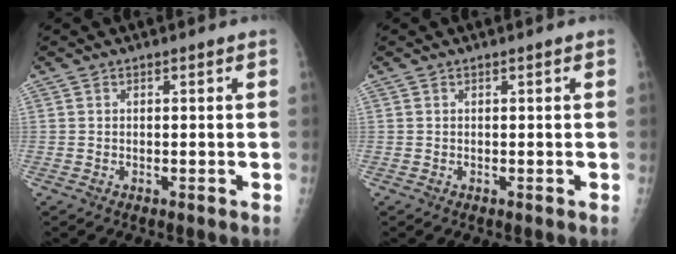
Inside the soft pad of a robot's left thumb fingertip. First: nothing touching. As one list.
[{"total": 0.0}]